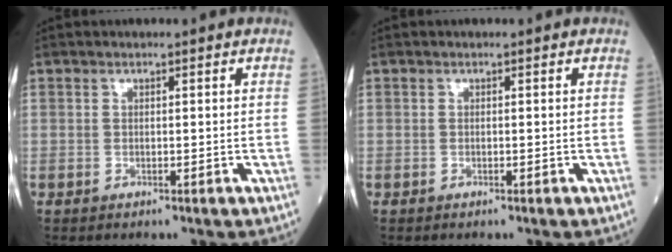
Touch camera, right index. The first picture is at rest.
{"total": 0.0}